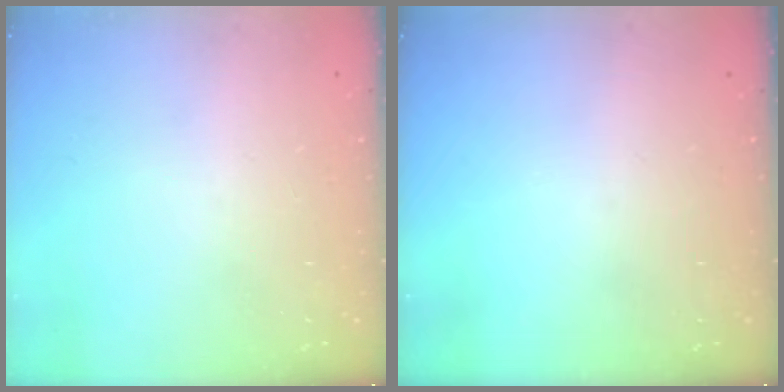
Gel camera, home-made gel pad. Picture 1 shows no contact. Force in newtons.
{"total": 0.0}